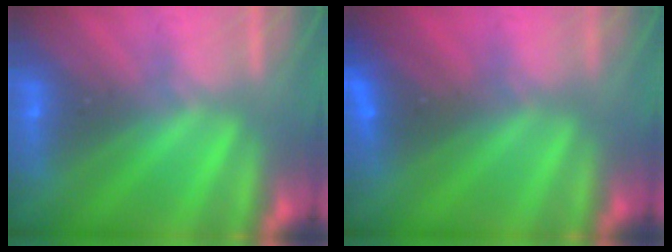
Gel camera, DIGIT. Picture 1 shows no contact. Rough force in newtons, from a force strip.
{"total": 7.7}